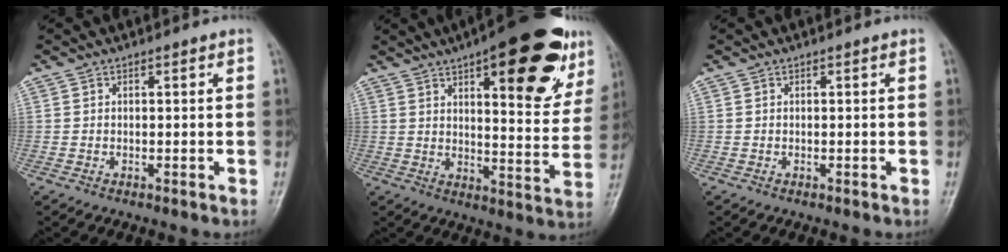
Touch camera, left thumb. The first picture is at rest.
{"total": 23.7, "force": [12.0, 8.4, 18.7], "torque": [-0.209, -0.029, 0.163]}
{"total": 0.0}